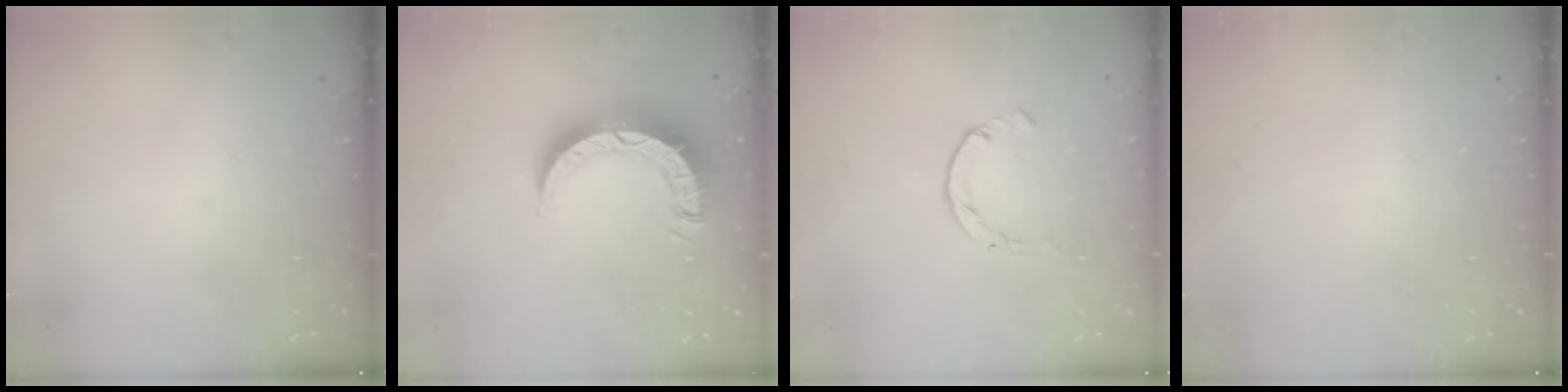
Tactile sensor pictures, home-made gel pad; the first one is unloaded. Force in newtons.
{"total": 8.3, "press": 8.2, "slide": 0.8}
{"total": 0.0}
{"total": 0.0}